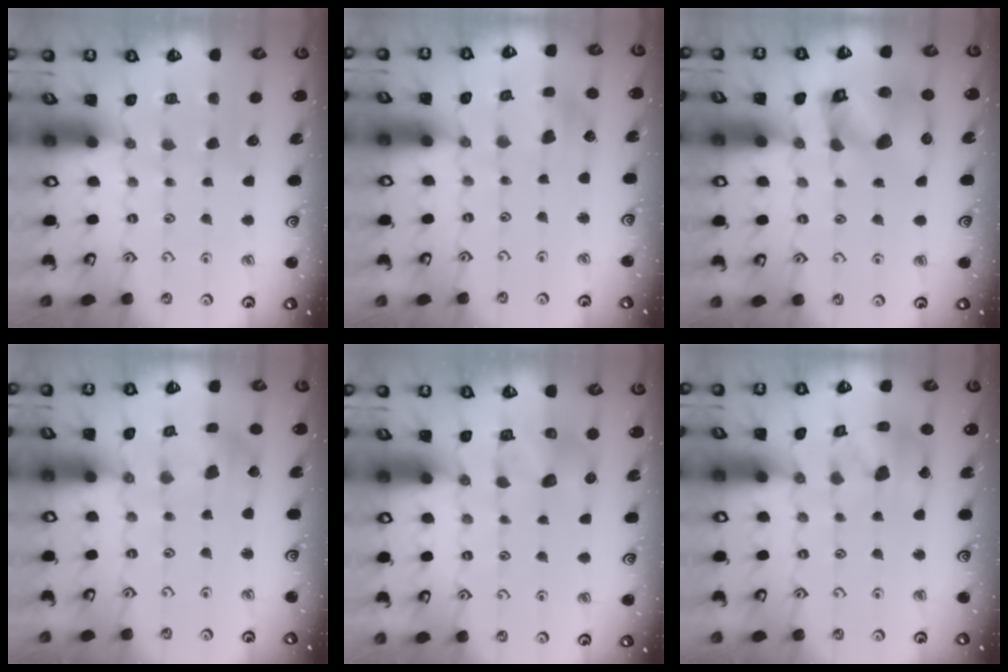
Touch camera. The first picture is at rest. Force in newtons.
{"total": 2.0, "press": 1.9, "slide": 0.3}
{"total": 11.8, "press": 11.7, "slide": 1.7}
{"total": 2.6, "press": 2.6, "slide": 0.4}
{"total": 6.5, "press": 6.5, "slide": 0.2}
{"total": 12.7, "press": 12.5, "slide": 1.8}